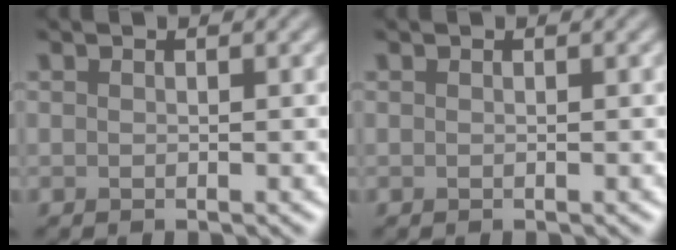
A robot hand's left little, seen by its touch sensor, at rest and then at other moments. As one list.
[{"total": 0.0}]